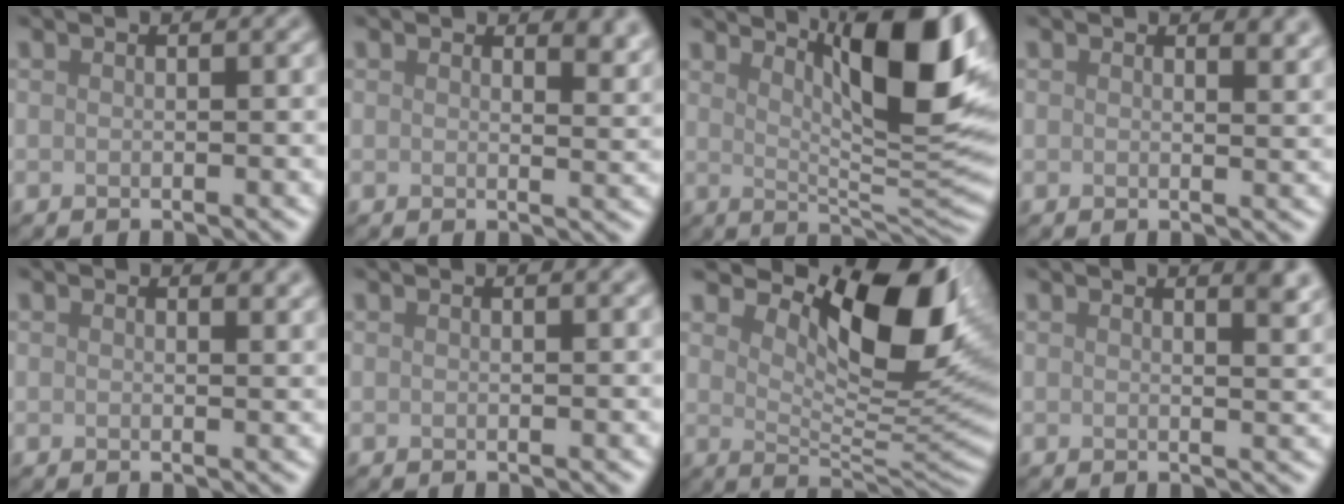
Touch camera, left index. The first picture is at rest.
{"total": 3.2, "force": [2.5, 1.4, 1.5], "torque": [-0.019, -0.001, 0.029]}
{"total": 11.9, "force": [5.0, 2.9, 10.4], "torque": [-0.132, 0.004, 0.081]}
{"total": 2.3, "force": [1.8, 1.0, 1.1], "torque": [-0.011, -0.002, 0.025]}
{"total": 1.6, "force": [1.3, 0.6, 0.6], "torque": [-0.004, -0.005, 0.021]}
{"total": 1.2, "force": [0.8, 0.5, 0.8], "torque": [-0.008, 0.004, 0.002]}
{"total": 11.0, "force": [5.0, 4.2, 8.8], "torque": [-0.138, 0.000, 0.087]}
{"total": 3.6, "force": [2.5, 1.2, 2.4], "torque": [-0.018, 0.016, 0.017]}